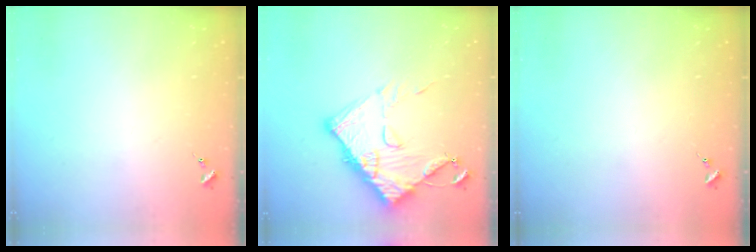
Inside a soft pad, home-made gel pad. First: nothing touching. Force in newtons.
{"total": 14.5, "press": 14.5, "slide": 1.4}
{"total": 0.0}